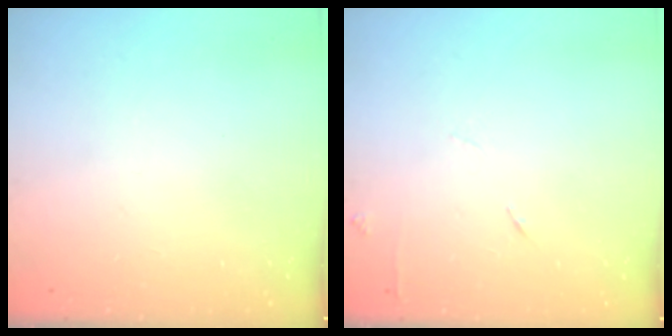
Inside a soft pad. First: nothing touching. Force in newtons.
{"total": 6.6, "press": 6.6, "slide": 0.8}